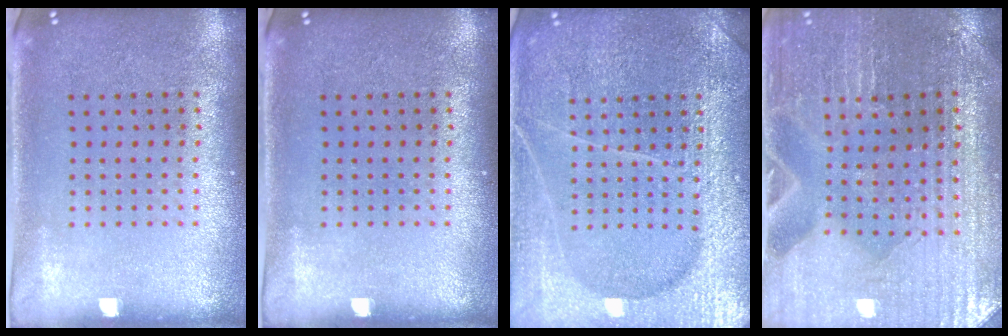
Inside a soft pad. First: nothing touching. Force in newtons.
{"total": 0.0}
{"total": 6.7, "press": 6.6, "slide": 0.9}
{"total": 1.7, "press": 1.7, "slide": 0.2}